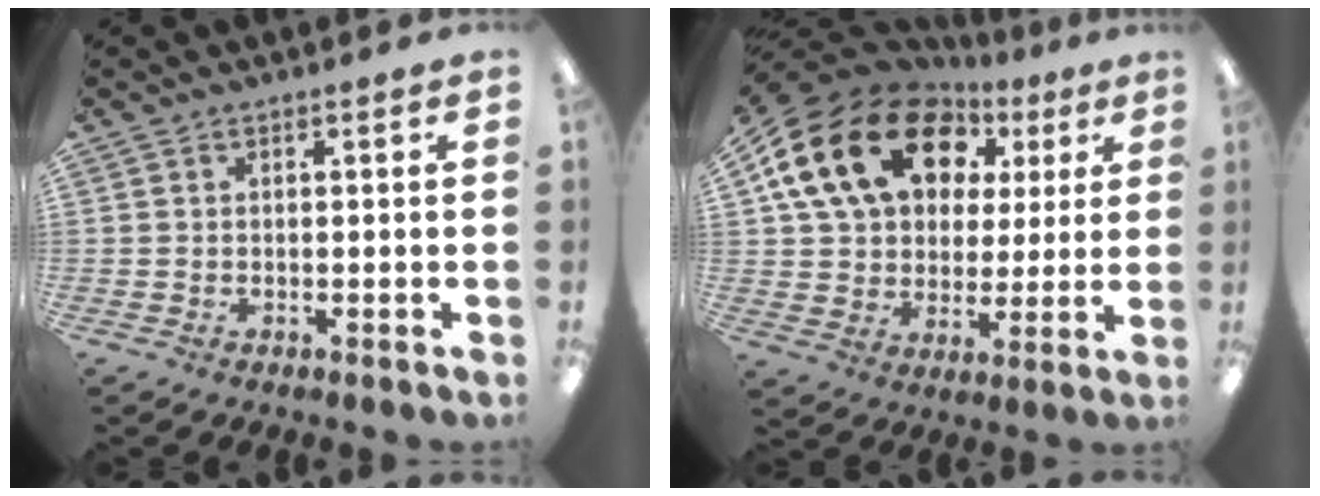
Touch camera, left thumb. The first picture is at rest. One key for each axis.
{"total": 22.3, "fx": 9.7, "fy": 15.8, "fz": 12.3, "tx": -0.235, "ty": -0.025, "tz": 0.182}